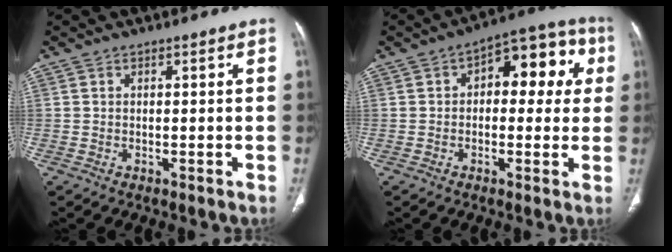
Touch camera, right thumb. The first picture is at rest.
{"total": 12.8, "force": [2.6, 7.1, 10.4], "torque": [-0.083, 0.032, 0.025]}